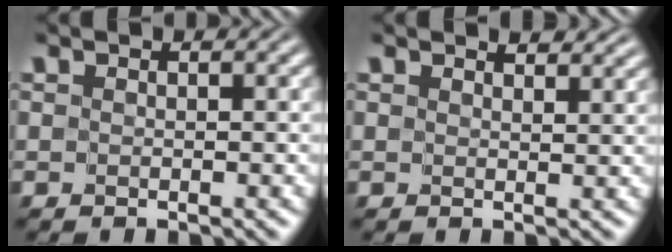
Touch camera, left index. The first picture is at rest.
{"total": 2.7, "force": [2.4, 0.6, 1.1], "torque": [-0.007, 0.006, 0.020]}